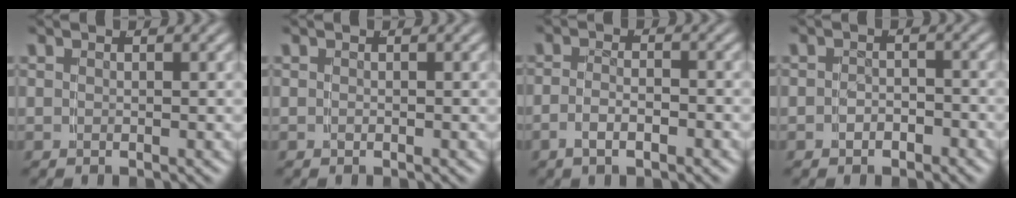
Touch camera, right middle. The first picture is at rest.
{"total": 0.0}
{"total": 2.3, "force": [-1.7, 0.5, 1.5], "torque": [-0.027, -0.002, -0.028]}
{"total": 1.5, "force": [-1.3, 0.8, 0.2], "torque": [-0.001, -0.001, -0.023]}